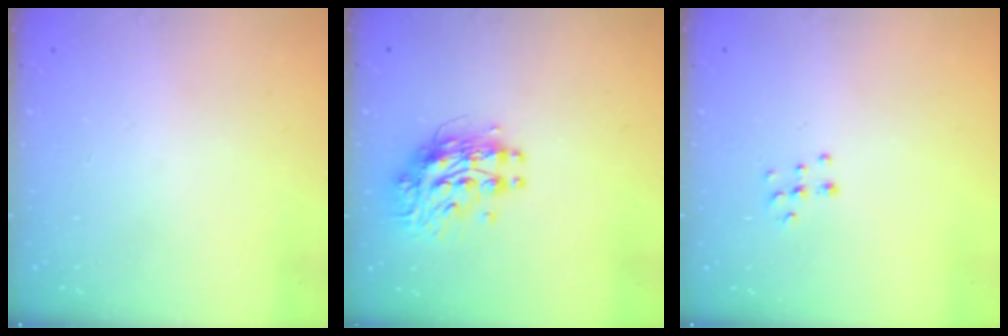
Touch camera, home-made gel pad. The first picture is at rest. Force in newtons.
{"total": 9.7, "press": 9.6, "slide": 0.9}
{"total": 5.8, "press": 5.8, "slide": 0.4}